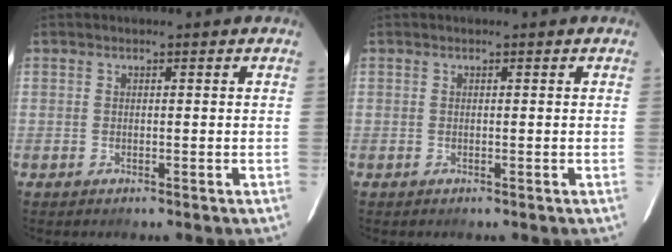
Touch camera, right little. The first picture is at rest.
{"total": 0.0}